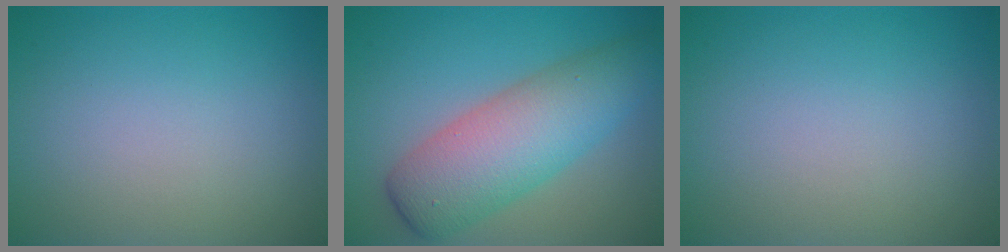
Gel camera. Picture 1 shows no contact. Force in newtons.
{"total": 7.5, "press": 7.5, "slide": 0.4}
{"total": 0.0}